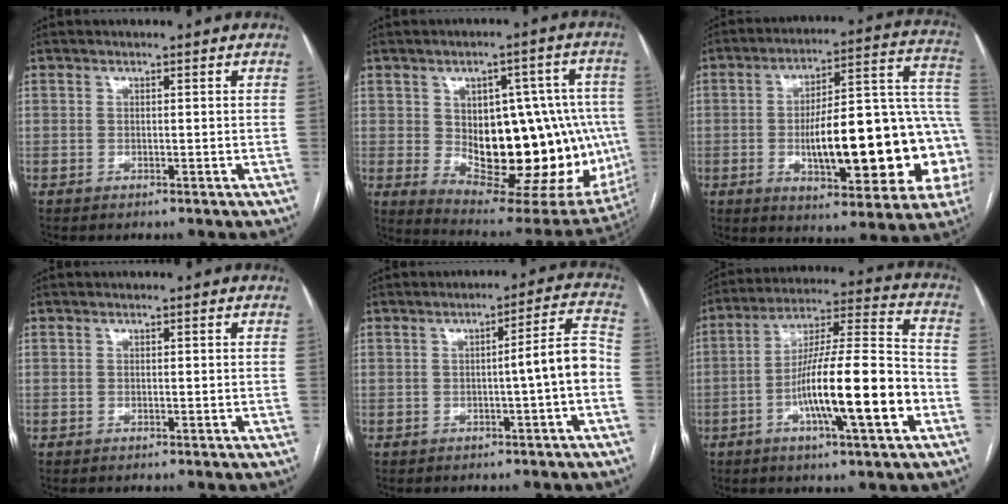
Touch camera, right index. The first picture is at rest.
{"total": 24.4, "force": [-1.8, 11.5, 21.5], "torque": [-0.248, 0.015, 0.004]}
{"total": 25.8, "force": [-4.7, 6.7, 24.5], "torque": [-0.284, 0.032, -0.052]}
{"total": 0.0}
{"total": 5.8, "force": [-1.4, -0.5, 5.6], "torque": [-0.073, 0.015, -0.019]}
{"total": 17.4, "force": [-5.5, 1.3, 16.5], "torque": [-0.283, 0.001, -0.089]}